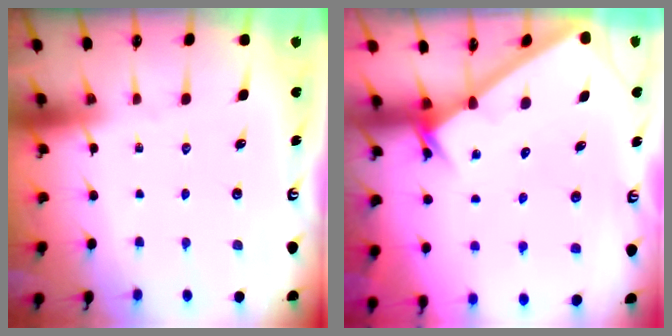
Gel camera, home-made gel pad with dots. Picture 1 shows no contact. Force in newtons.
{"total": 2.2, "press": 2.2, "slide": 0.2}